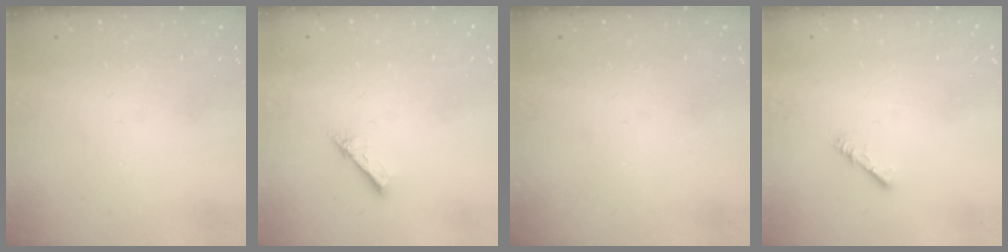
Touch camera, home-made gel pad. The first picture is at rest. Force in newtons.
{"total": 2.1, "press": 2.1, "slide": 0.2}
{"total": 0.0}
{"total": 2.3, "press": 2.3, "slide": 0.4}